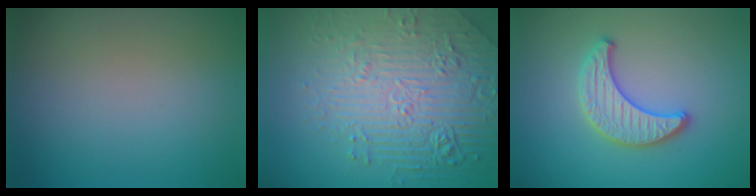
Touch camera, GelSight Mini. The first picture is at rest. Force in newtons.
{"total": 7.2, "press": 5.7, "slide": 4.4}
{"total": 3.2, "press": 3.2, "slide": 0.4}